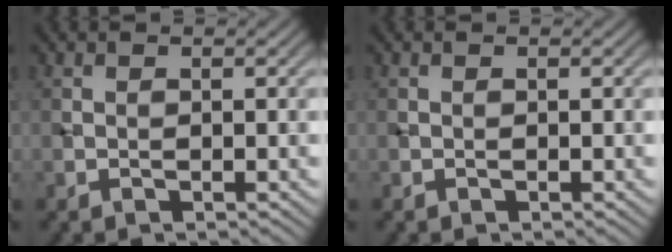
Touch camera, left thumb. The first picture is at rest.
{"total": 0.0}